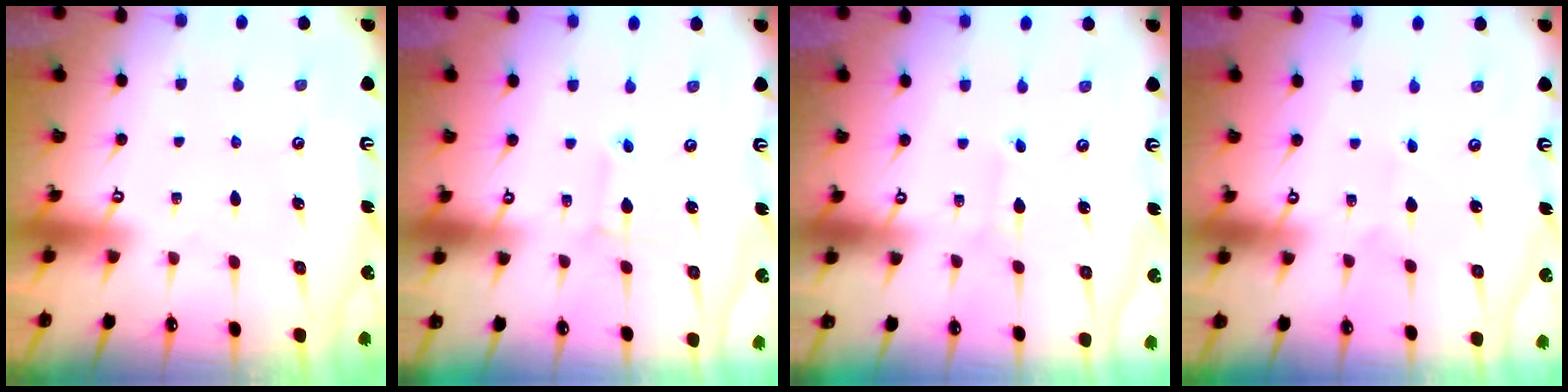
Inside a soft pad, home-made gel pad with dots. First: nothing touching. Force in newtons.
{"total": 2.0, "press": 2.0, "slide": 0.2}
{"total": 2.0, "press": 2.0, "slide": 0.2}
{"total": 2.0, "press": 2.0, "slide": 0.1}